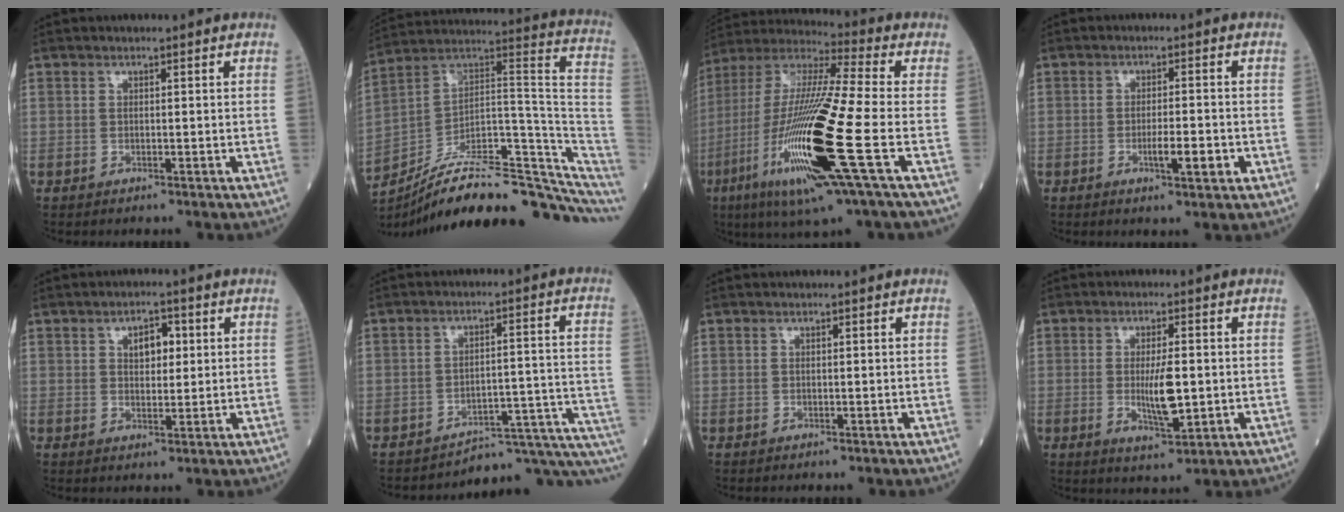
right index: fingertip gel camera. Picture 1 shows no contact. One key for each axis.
{"total": 24.2, "fx": -18.3, "fy": 5.0, "fz": 15.0, "tx": -0.160, "ty": 0.058, "tz": -0.278}
{"total": 23.3, "fx": -7.1, "fy": 1.3, "fz": 22.2, "tx": -0.470, "ty": -0.036, "tz": -0.137}
{"total": 4.2, "fx": -1.4, "fy": 0.6, "fz": 3.9, "tx": -0.062, "ty": -0.002, "tz": -0.020}
{"total": 4.0, "fx": 1.3, "fy": 2.1, "fz": 3.1, "tx": -0.047, "ty": 0.007, "tz": 0.020}
{"total": 13.9, "fx": -13.7, "fy": 0.5, "fz": 2.5, "tx": 0.003, "ty": 0.049, "tz": -0.176}
{"total": 0.0}
{"total": 6.5, "fx": -0.5, "fy": 1.4, "fz": 6.3, "tx": -0.114, "ty": -0.010, "tz": -0.007}